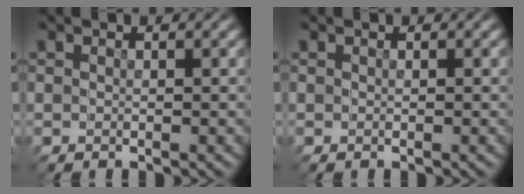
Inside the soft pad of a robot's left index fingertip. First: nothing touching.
{"total": 0.0}